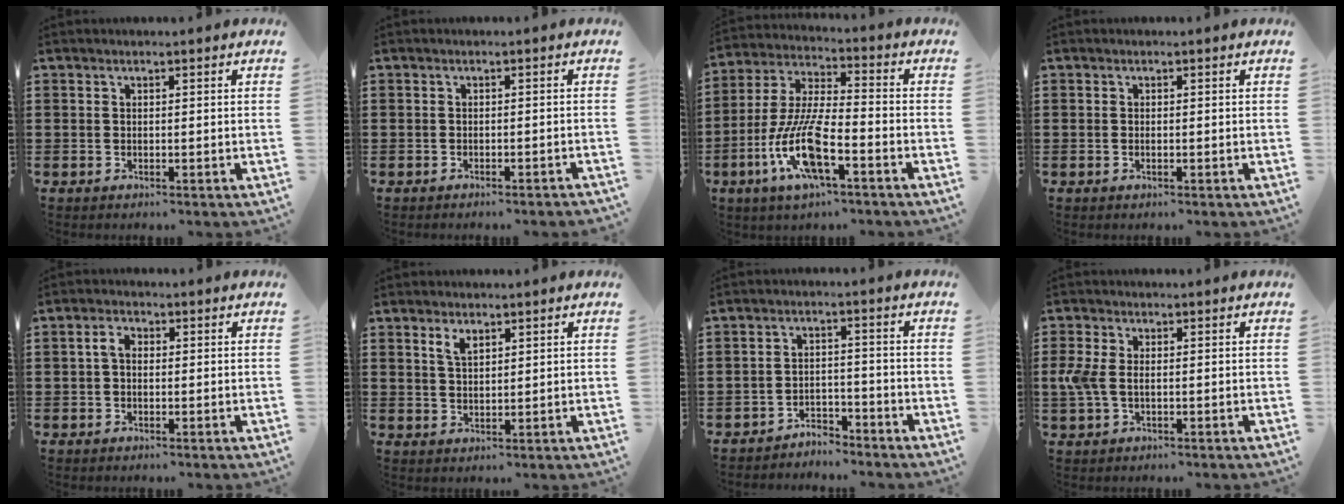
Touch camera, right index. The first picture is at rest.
{"total": 0.9, "force": [-0.8, 0.0, 0.1], "torque": [-0.005, 0.002, -0.017]}
{"total": 11.5, "force": [-5.3, 2.9, 9.8], "torque": [-0.230, -0.011, -0.107]}
{"total": 0.0}
{"total": 2.5, "force": [0.1, 1.6, 2.0], "torque": [-0.048, 0.005, -0.003]}
{"total": 2.5, "force": [1.6, 1.2, 1.5], "torque": [-0.034, 0.003, 0.030]}
{"total": 3.3, "force": [-3.3, 0.7, 0.0], "torque": [-0.009, 0.005, -0.069]}
{"total": 3.6, "force": [-0.3, 2.0, 3.0], "torque": [-0.088, -0.006, -0.015]}